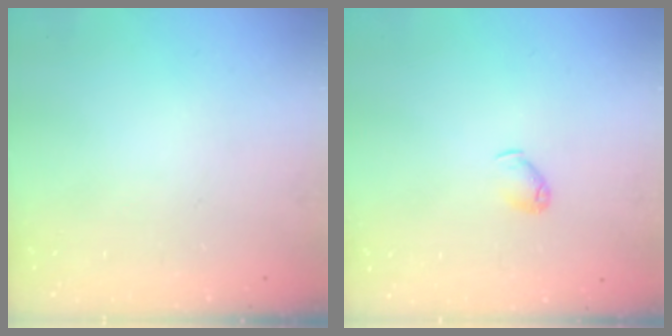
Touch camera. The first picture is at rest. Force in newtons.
{"total": 4.2, "press": 4.1, "slide": 0.9}